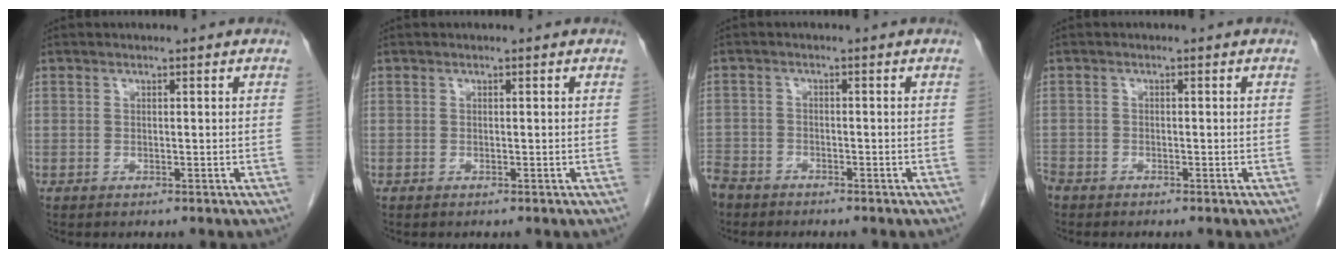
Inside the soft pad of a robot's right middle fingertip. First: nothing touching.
{"total": 0.0}
{"total": 5.5, "force": [-4.8, 2.5, 1.0], "torque": [-0.024, -0.008, -0.093]}
{"total": 2.1, "force": [-1.9, 0.9, 0.5], "torque": [-0.013, -0.003, -0.036]}